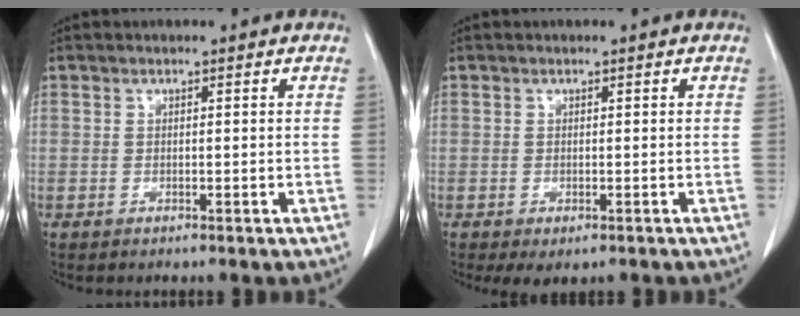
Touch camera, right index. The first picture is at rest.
{"total": 2.3, "force": [-1.2, 1.5, 1.2], "torque": [-0.011, -0.001, -0.009]}